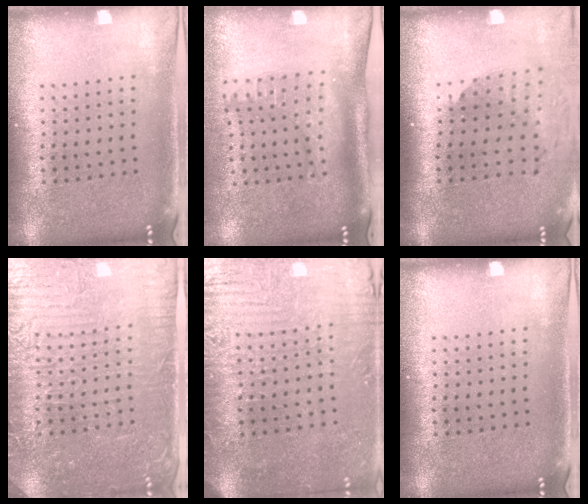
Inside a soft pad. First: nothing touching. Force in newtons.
{"total": 2.1, "press": 1.5, "slide": 1.4}
{"total": 1.8, "press": 1.5, "slide": 1.1}
{"total": 4.8, "press": 4.5, "slide": 1.7}
{"total": 4.1, "press": 3.8, "slide": 1.4}
{"total": 0.0}